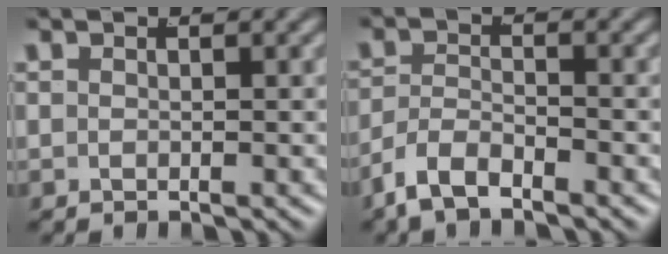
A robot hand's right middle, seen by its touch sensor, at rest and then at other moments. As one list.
[{"total": 3.9, "force": [-2.7, 2.3, 1.7], "torque": [-0.045, -0.002, -0.051]}]